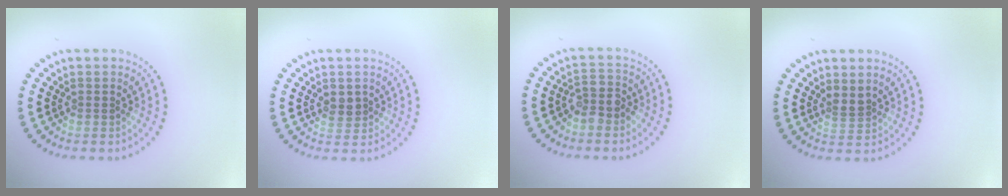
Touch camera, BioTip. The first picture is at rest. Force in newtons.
{"total": 1.4, "press": 1.4, "slide": 0.5}
{"total": 2.4, "press": 2.1, "slide": 1.2}
{"total": 1.3, "press": 0.9, "slide": 0.9}